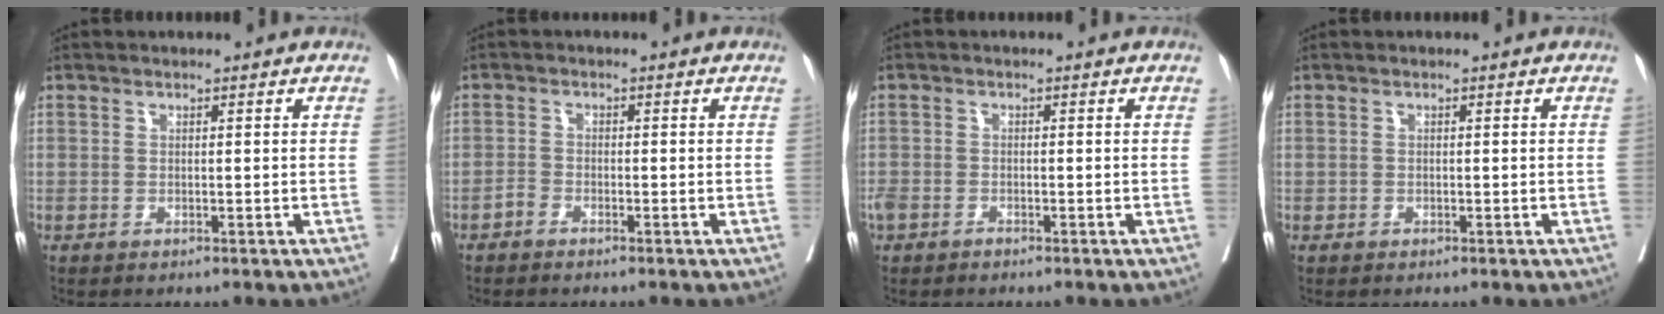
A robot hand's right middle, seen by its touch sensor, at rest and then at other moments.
{"total": 1.1, "force": [-1.0, 0.4, 0.4], "torque": [-0.009, 0.002, -0.019]}
{"total": 3.1, "force": [-2.1, 1.8, 1.3], "torque": [-0.031, -0.003, -0.042]}
{"total": 0.0}